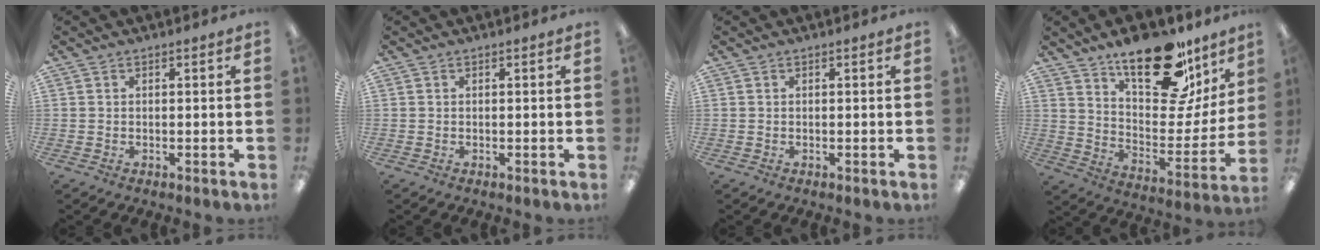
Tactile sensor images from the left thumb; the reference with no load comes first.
{"total": 0.0}
{"total": 0.0}
{"total": 25.1, "force": [17.5, 10.5, 14.6], "torque": [-0.200, -0.118, 0.294]}